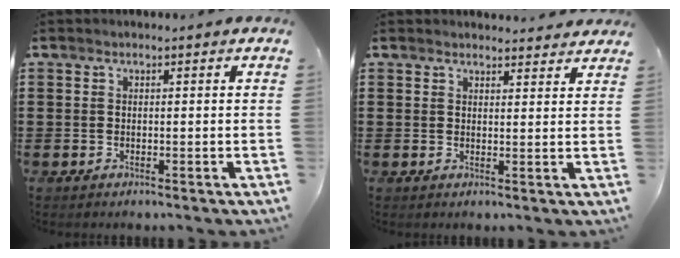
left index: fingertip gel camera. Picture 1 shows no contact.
{"total": 2.1, "force": [2.1, 0.3, 0.1], "torque": [0.001, -0.005, 0.038]}